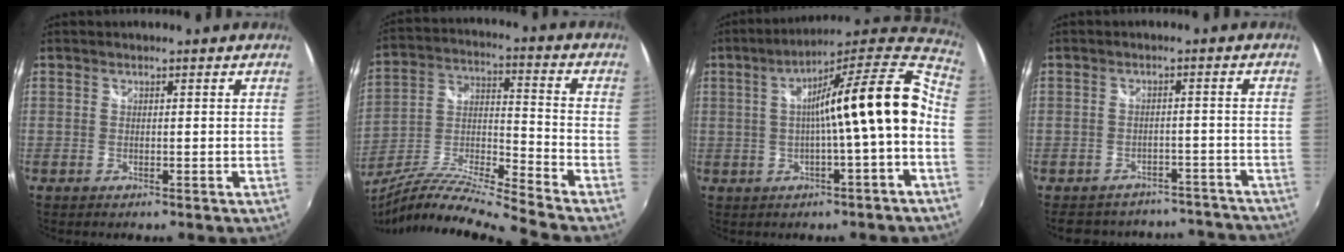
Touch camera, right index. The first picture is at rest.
{"total": 14.3, "force": [-11.9, -1.2, 7.9], "torque": [-0.148, -0.017, -0.231]}
{"total": 17.3, "force": [-1.3, 1.9, 17.2], "torque": [-0.242, 0.027, -0.017]}
{"total": 17.5, "force": [-15.5, 6.9, 4.4], "torque": [-0.089, 0.043, -0.177]}